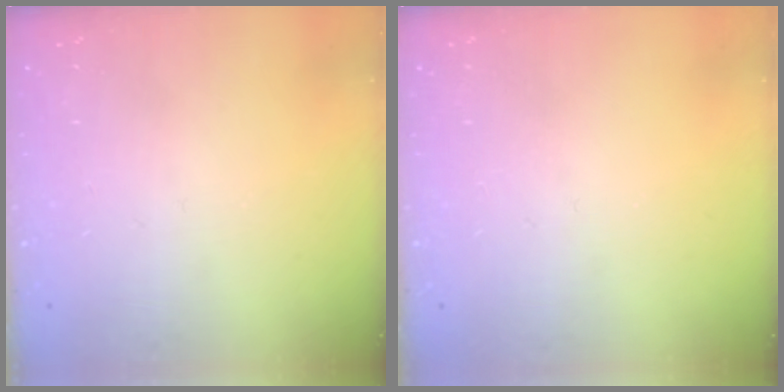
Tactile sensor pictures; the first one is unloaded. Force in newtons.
{"total": 0.0}